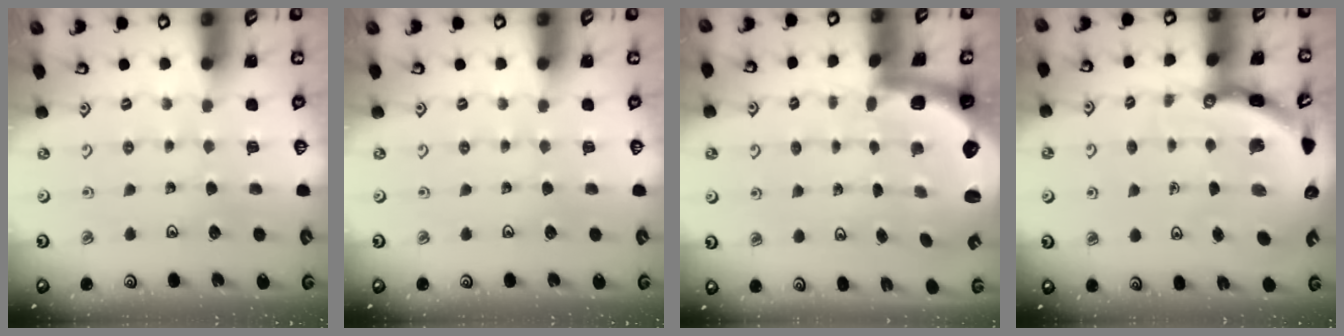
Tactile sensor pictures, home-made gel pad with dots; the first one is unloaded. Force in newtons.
{"total": 0.0}
{"total": 2.8, "press": 2.4, "slide": 1.4}
{"total": 7.5, "press": 7.5, "slide": 0.8}